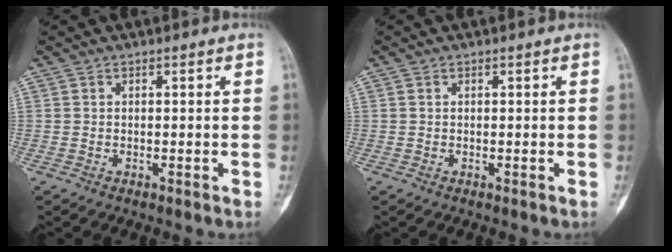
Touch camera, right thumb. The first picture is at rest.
{"total": 0.0}